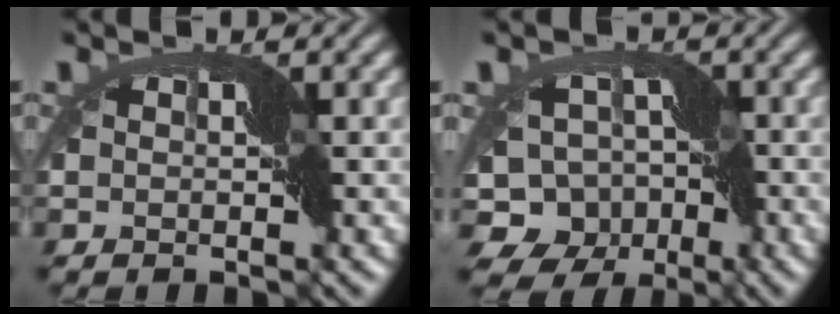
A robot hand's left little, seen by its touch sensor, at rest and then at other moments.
{"total": 9.9, "force": [-5.4, 7.1, 4.2], "torque": [-0.052, 0.003, -0.083]}